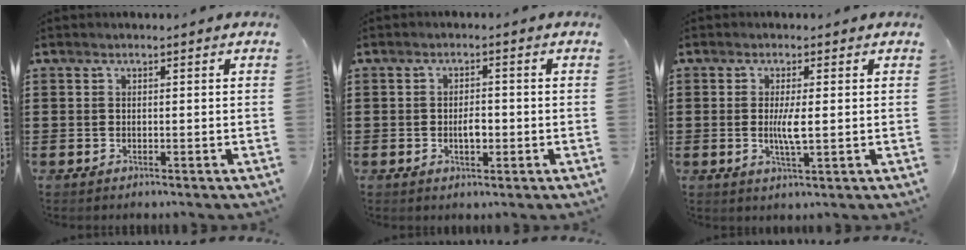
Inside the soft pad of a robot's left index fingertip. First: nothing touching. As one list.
[{"total": 2.7, "force": [-0.4, 1.3, 2.4], "torque": [-0.037, 0.001, -0.009]}, {"total": 3.9, "force": [0.2, 0.5, 3.9], "torque": [-0.079, -0.005, -0.001]}]